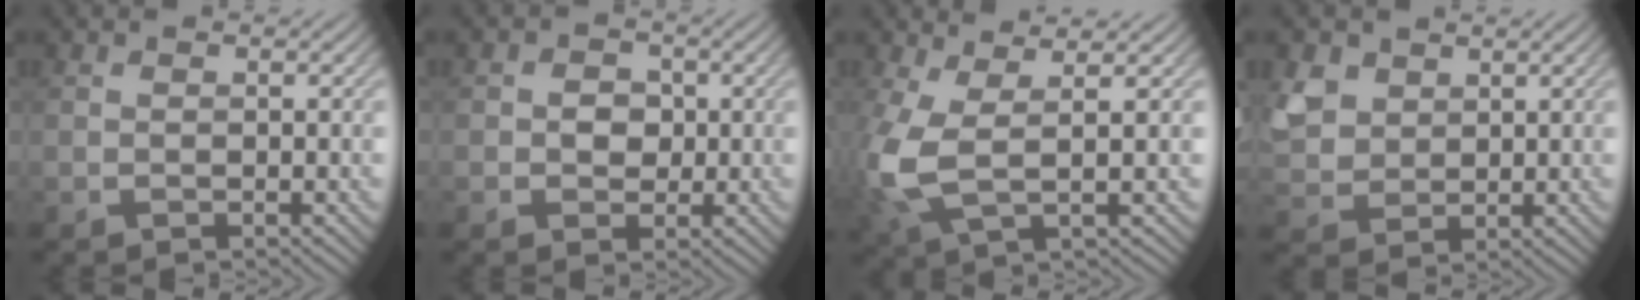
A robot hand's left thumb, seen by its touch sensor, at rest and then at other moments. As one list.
[{"total": 2.9, "force": [0.0, 2.6, 1.3], "torque": [-0.016, 0.001, -0.013]}, {"total": 6.4, "force": [0.7, 2.1, 6.0], "torque": [-0.152, 0.005, 0.010]}, {"total": 5.2, "force": [2.8, 3.7, 2.3], "torque": [-0.079, 0.005, 0.055]}]